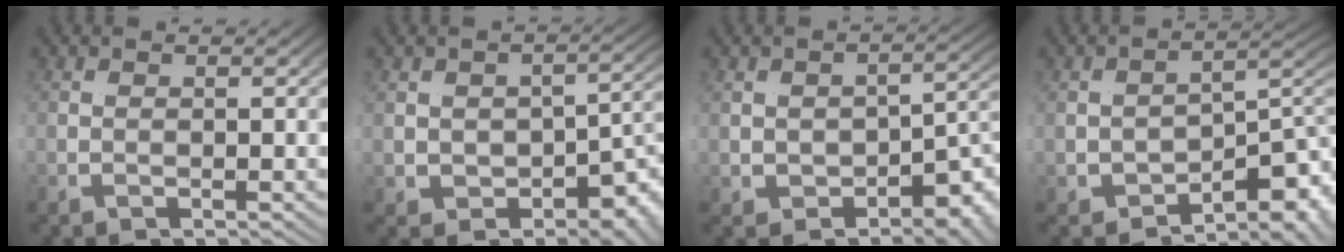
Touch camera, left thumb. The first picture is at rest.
{"total": 6.4, "force": [-1.0, 4.6, 4.3], "torque": [-0.064, -0.018, -0.009]}
{"total": 5.3, "force": [-1.8, 3.3, 3.7], "torque": [-0.054, -0.022, -0.013]}
{"total": 5.8, "force": [-2.7, 2.8, 4.3], "torque": [-0.062, -0.017, -0.025]}